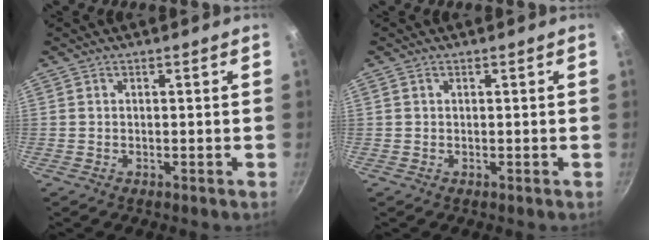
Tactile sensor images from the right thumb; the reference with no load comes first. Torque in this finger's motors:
{"motor_torque": [0.29, 0.02, -0.29, 0.28, 0.04]}